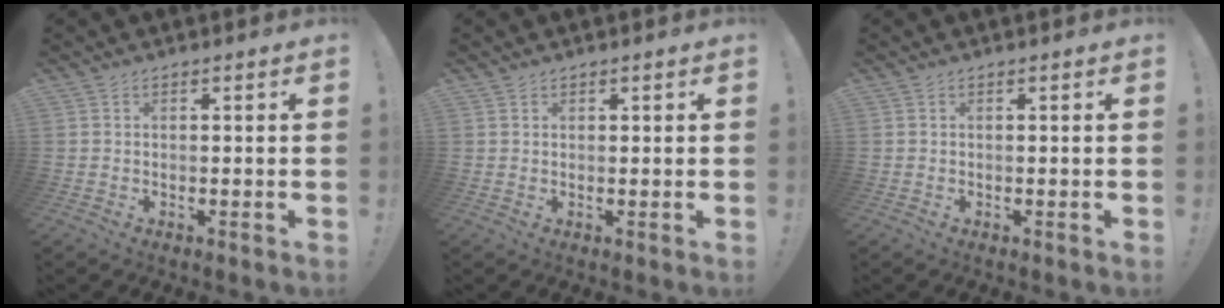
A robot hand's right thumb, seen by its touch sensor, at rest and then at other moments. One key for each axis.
{"total": 1.0, "fx": 0.7, "fy": 0.6, "fz": 0.0, "tx": 0.007, "ty": -0.003, "tz": 0.013}
{"total": 0.0}